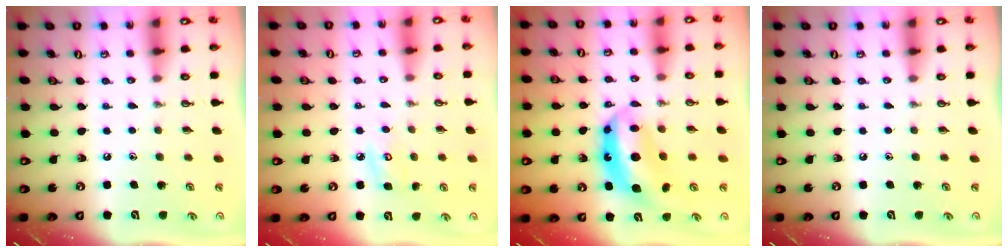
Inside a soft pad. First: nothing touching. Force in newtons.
{"total": 5.6, "press": 5.6, "slide": 0.4}
{"total": 11.9, "press": 11.8, "slide": 1.7}
{"total": 0.0}